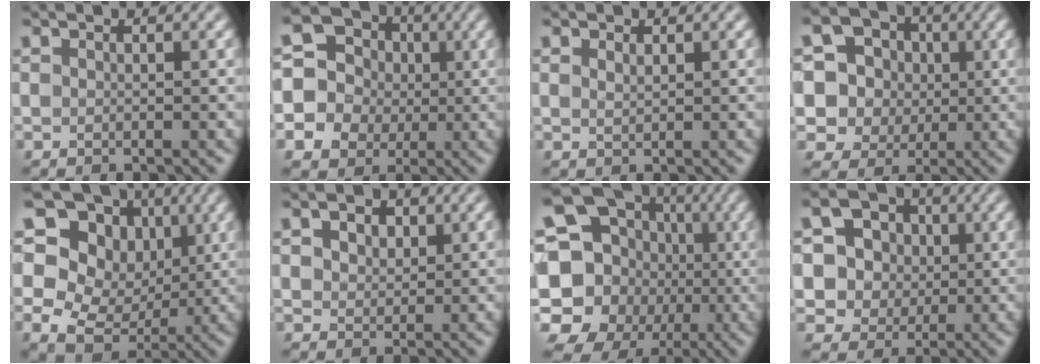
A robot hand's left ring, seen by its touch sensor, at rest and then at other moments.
{"total": 14.2, "force": [0.0, 13.5, 4.3], "torque": [-0.125, 0.008, -0.030]}
{"total": 0.9, "force": [0.6, 0.4, 0.5], "torque": [-0.012, -0.002, 0.013]}
{"total": 14.0, "force": [3.4, 12.7, 5.0], "torque": [-0.144, 0.042, 0.047]}
{"total": 11.6, "force": [3.8, 9.4, 5.6], "torque": [-0.125, 0.040, 0.043]}
{"total": 3.8, "force": [1.9, 2.5, 2.1], "torque": [-0.042, 0.011, 0.019]}
{"total": 21.1, "force": [-2.1, 19.3, 8.3], "torque": [-0.166, 0.007, -0.071]}
{"total": 8.4, "force": [2.3, 7.3, 3.5], "torque": [-0.076, 0.025, 0.028]}